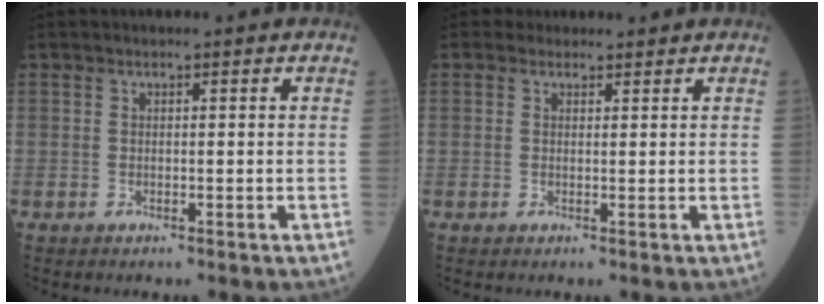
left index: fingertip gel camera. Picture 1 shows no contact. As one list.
[{"total": 2.5, "force": [2.2, 1.2, 0.0], "torque": [0.005, 0.014, 0.028]}]